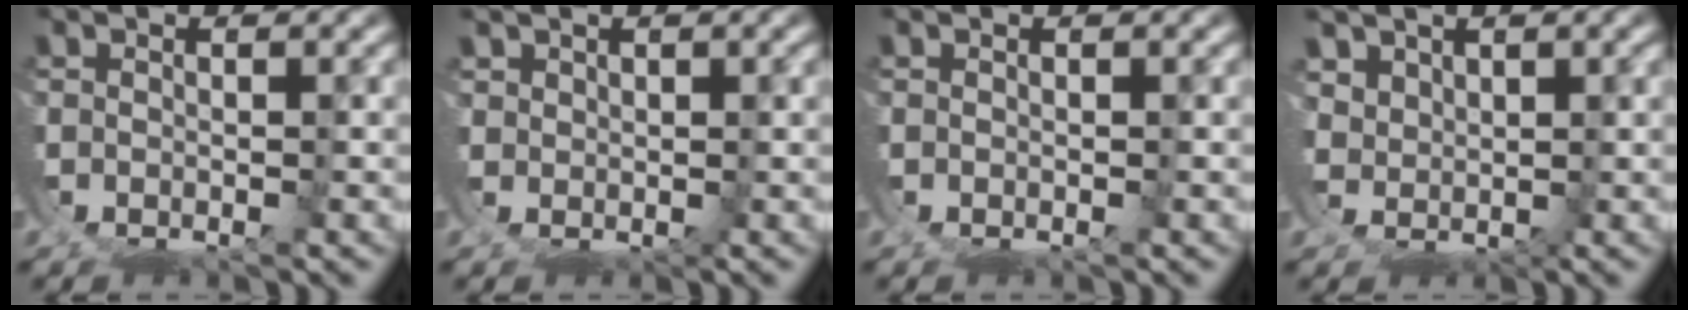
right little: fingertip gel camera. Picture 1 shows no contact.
{"total": 1.2, "force": [1.2, 0.1, 0.1], "torque": [-0.005, 0.000, 0.030]}
{"total": 0.0}
{"total": 2.4, "force": [2.0, 1.1, 0.8], "torque": [-0.029, -0.018, 0.056]}